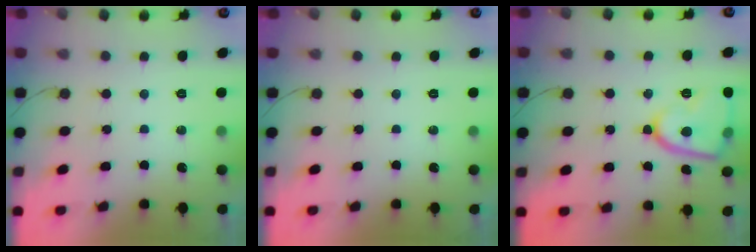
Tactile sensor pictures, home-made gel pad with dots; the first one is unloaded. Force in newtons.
{"total": 0.0}
{"total": 13.1, "press": 13.0, "slide": 0.8}